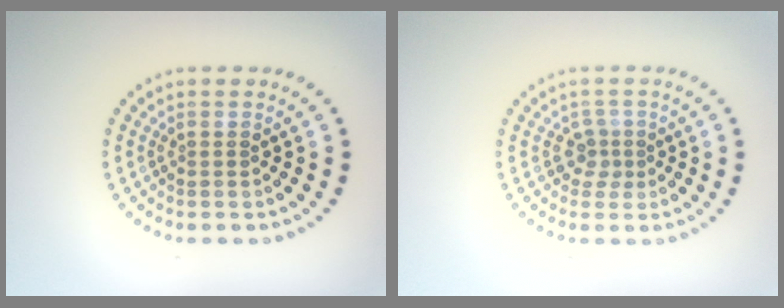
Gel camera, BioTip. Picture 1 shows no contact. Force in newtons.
{"total": 1.7, "press": 1.2, "slide": 1.2}